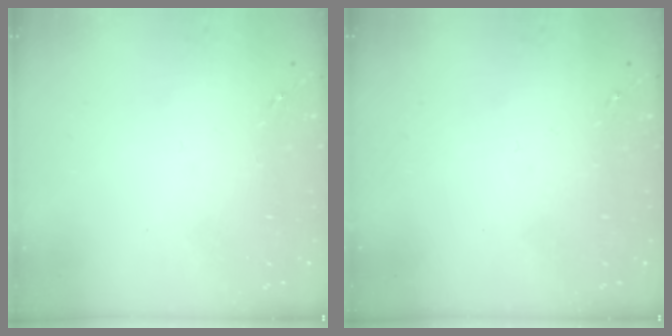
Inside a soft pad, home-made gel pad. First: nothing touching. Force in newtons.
{"total": 0.0}